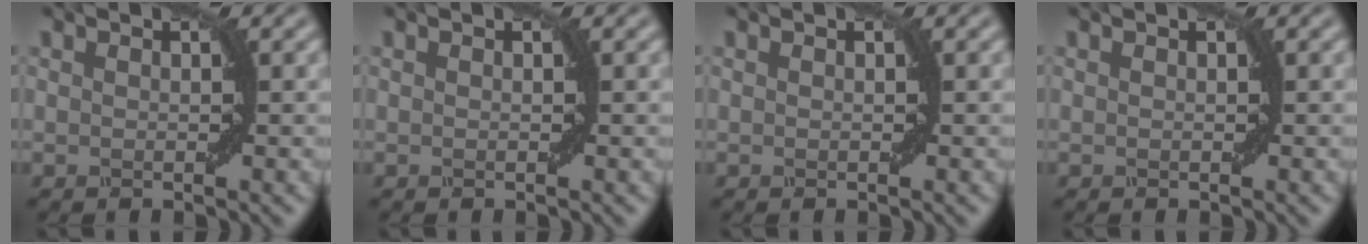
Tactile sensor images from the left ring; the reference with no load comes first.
{"total": 0.0}
{"total": 0.0}
{"total": 0.0}